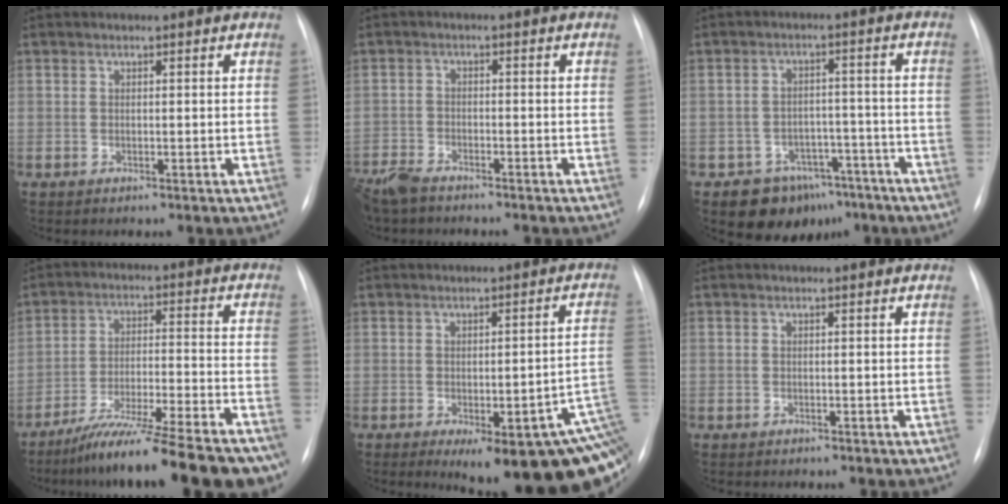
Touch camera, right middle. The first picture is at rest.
{"total": 6.8, "force": [-5.9, 2.0, 2.8], "torque": [-0.051, -0.016, -0.102]}
{"total": 9.8, "force": [-6.3, 7.1, 2.5], "torque": [-0.014, 0.035, -0.080]}
{"total": 21.9, "force": [-17.8, 1.8, 12.6], "torque": [-0.140, -0.007, -0.272]}
{"total": 21.3, "force": [-8.8, 5.5, 18.6], "torque": [-0.141, -0.004, -0.094]}
{"total": 1.1, "force": [-0.8, 0.7, 0.4], "torque": [-0.007, 0.003, -0.008]}